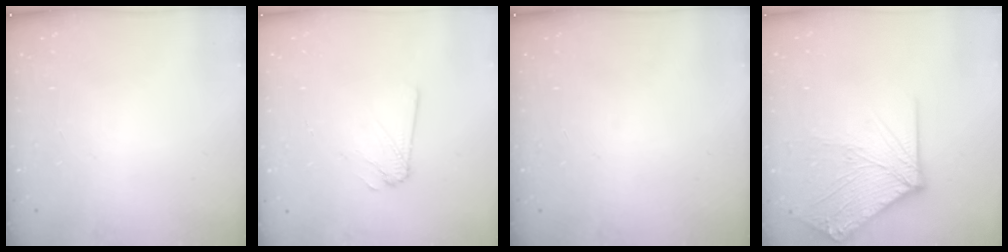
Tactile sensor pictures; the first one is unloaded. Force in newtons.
{"total": 2.2, "press": 2.2, "slide": 0.1}
{"total": 0.0}
{"total": 12.5, "press": 12.4, "slide": 1.9}